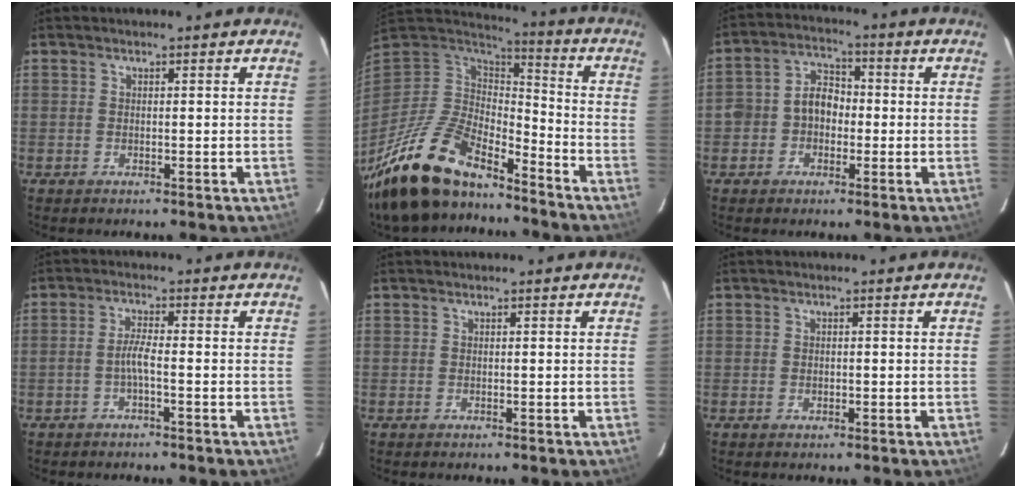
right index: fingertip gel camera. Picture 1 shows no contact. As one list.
[{"total": 22.3, "force": [-16.7, 7.8, 12.6], "torque": [-0.263, -0.036, -0.303]}, {"total": 6.8, "force": [-1.5, 5.6, 3.5], "torque": [-0.065, 0.027, -0.025]}, {"total": 2.6, "force": [-1.2, 0.0, 2.3], "torque": [-0.047, 0.004, -0.024]}, {"total": 0.0}, {"total": 0.8, "force": [-0.1, 0.7, 0.3], "torque": [-0.004, 0.001, -0.001]}]